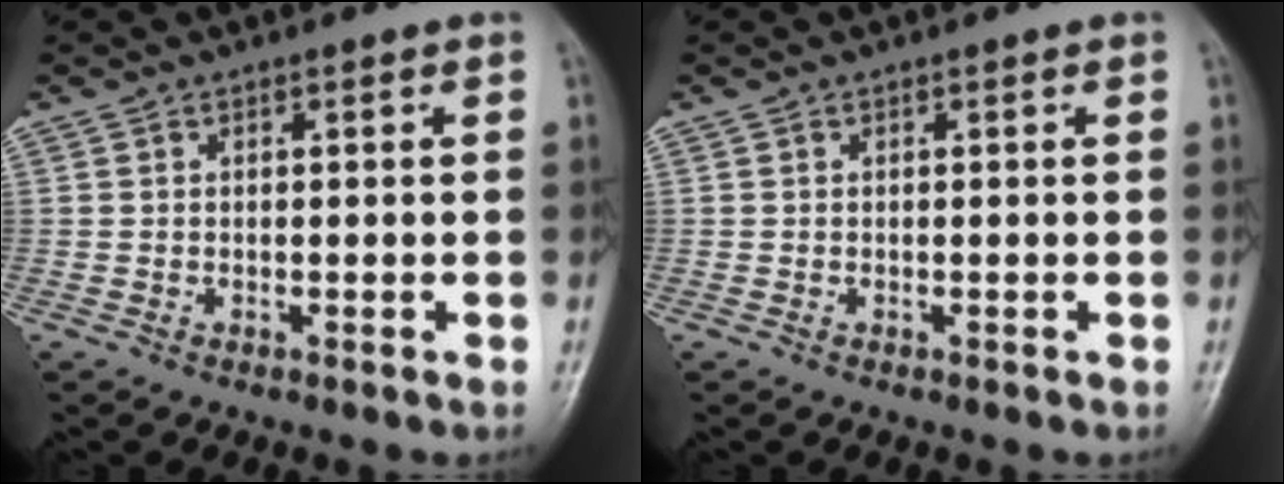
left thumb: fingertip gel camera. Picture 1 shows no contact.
{"total": 0.0}